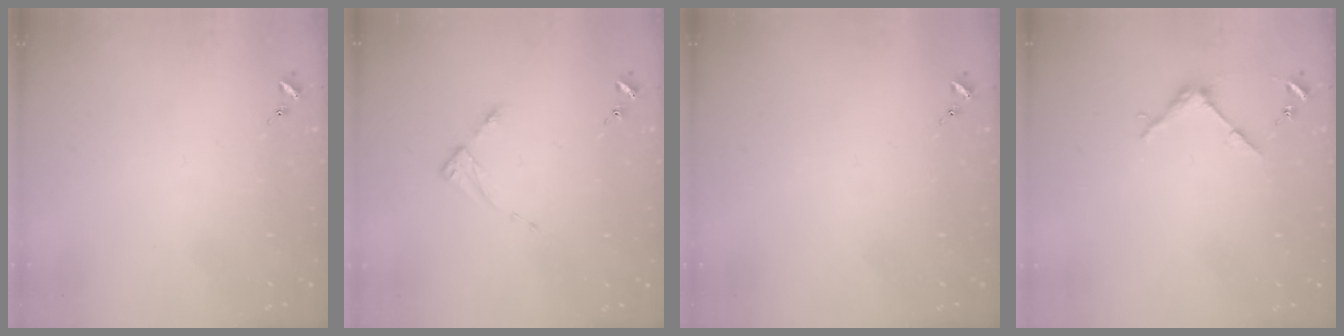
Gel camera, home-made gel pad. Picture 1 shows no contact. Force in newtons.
{"total": 3.7, "press": 3.6, "slide": 0.4}
{"total": 0.0}
{"total": 3.8, "press": 3.7, "slide": 0.4}